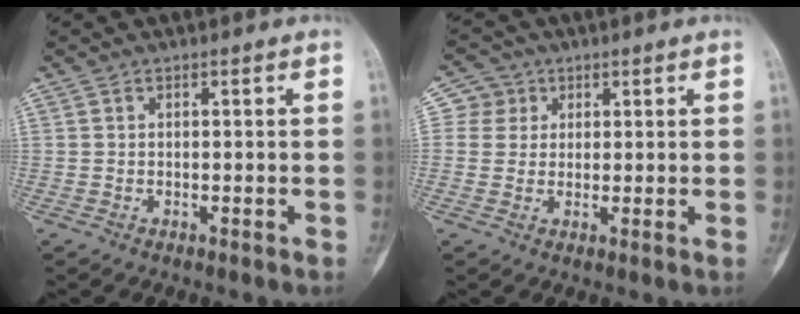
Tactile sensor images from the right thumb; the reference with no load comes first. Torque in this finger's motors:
{"motor_torque": [-0.21, 0.02, -0.03, -0.13, -0.07]}